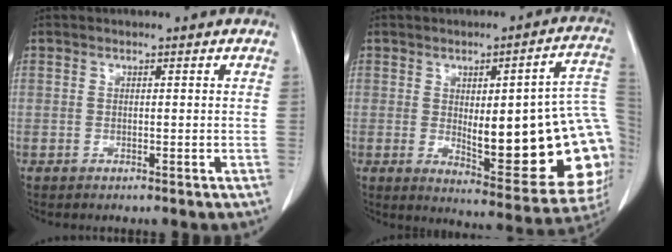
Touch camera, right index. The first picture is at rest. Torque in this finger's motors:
{"motor_torque": [2.14, 0.00, 0.49, 0.10]}